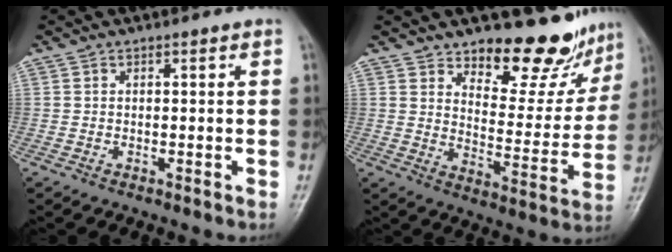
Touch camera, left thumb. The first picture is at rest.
{"total": 13.6, "force": [11.8, 5.0, 4.6], "torque": [-0.014, -0.105, 0.166]}